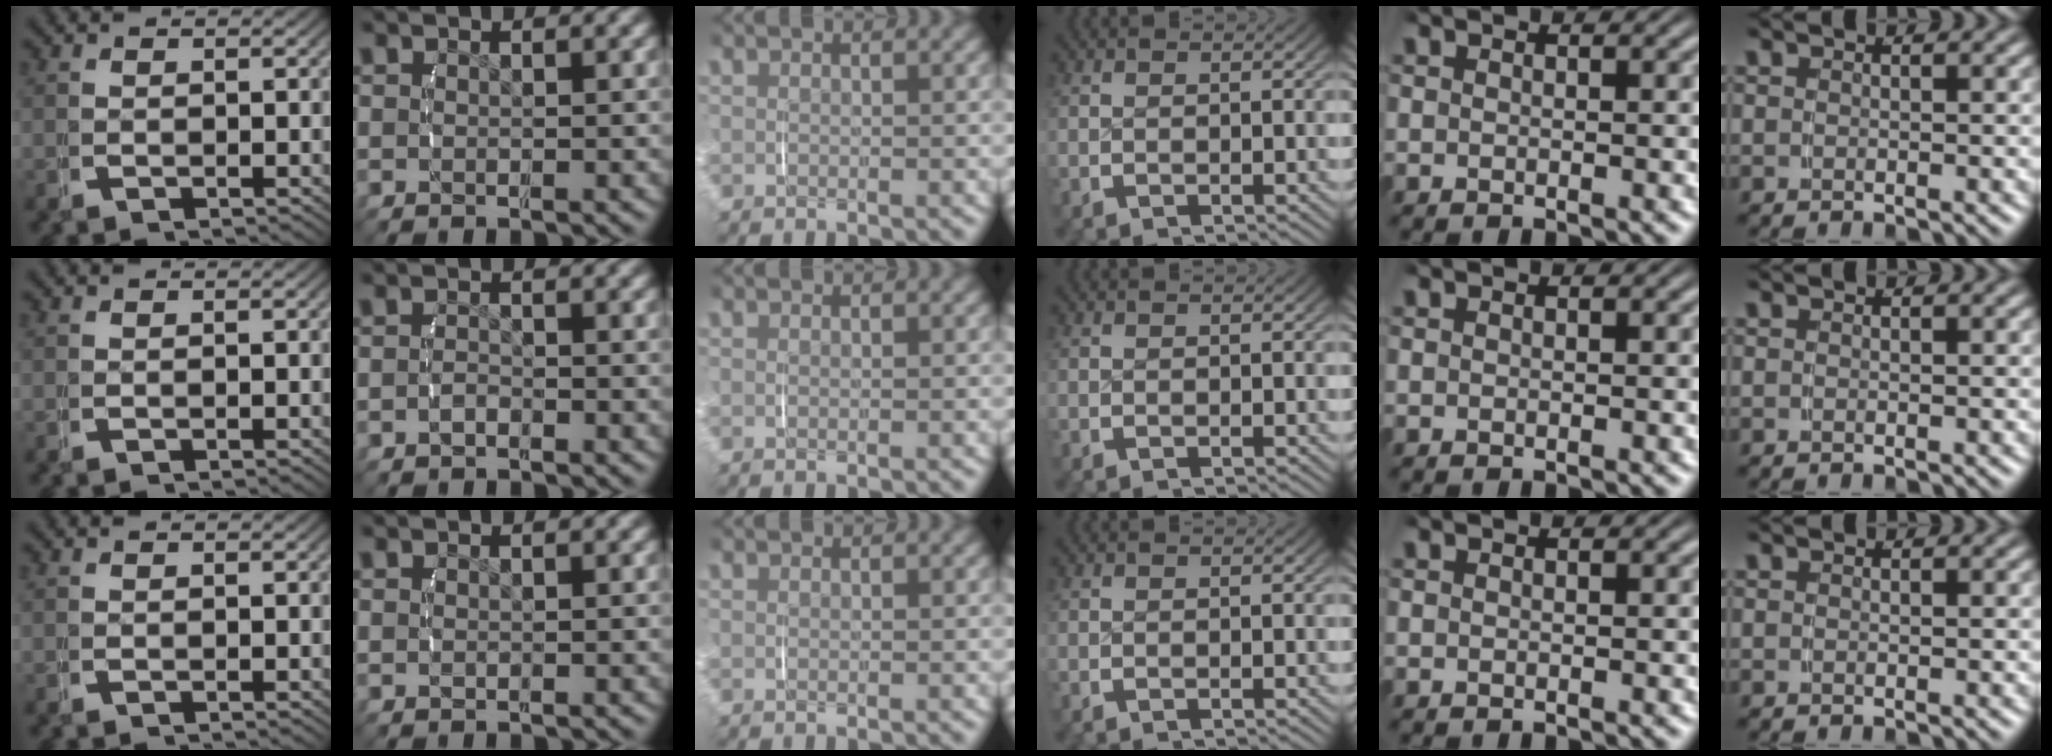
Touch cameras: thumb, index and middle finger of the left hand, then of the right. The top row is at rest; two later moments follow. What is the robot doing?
{"motion": "lift_and_place", "object": "jewelry box"}